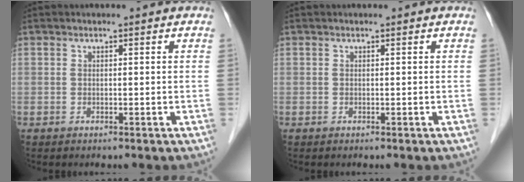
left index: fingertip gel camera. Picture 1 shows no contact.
{"total": 0.0}